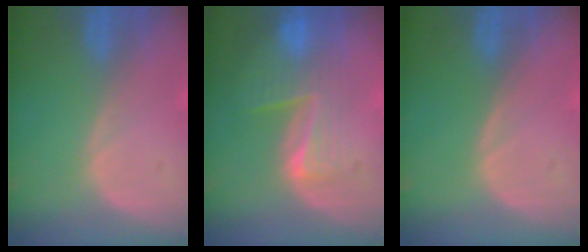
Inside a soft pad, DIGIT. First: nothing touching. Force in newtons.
{"total": 6.9, "press": 6.7, "slide": 1.8}
{"total": 0.0}